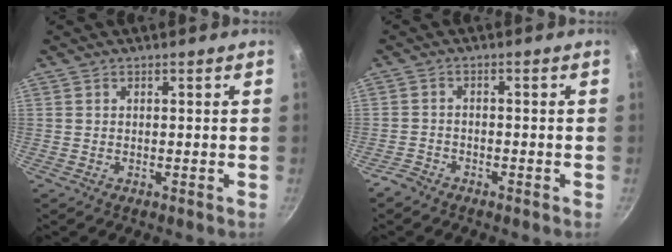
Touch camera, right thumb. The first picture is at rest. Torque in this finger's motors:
{"motor_torque": [-0.03, 0.09, 0.04, 0.18, 0.01]}